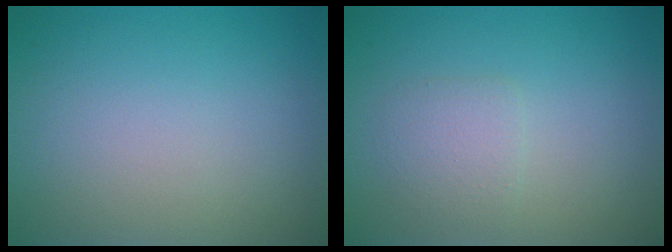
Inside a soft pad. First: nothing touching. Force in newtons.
{"total": 1.9, "press": 1.9, "slide": 0.1}